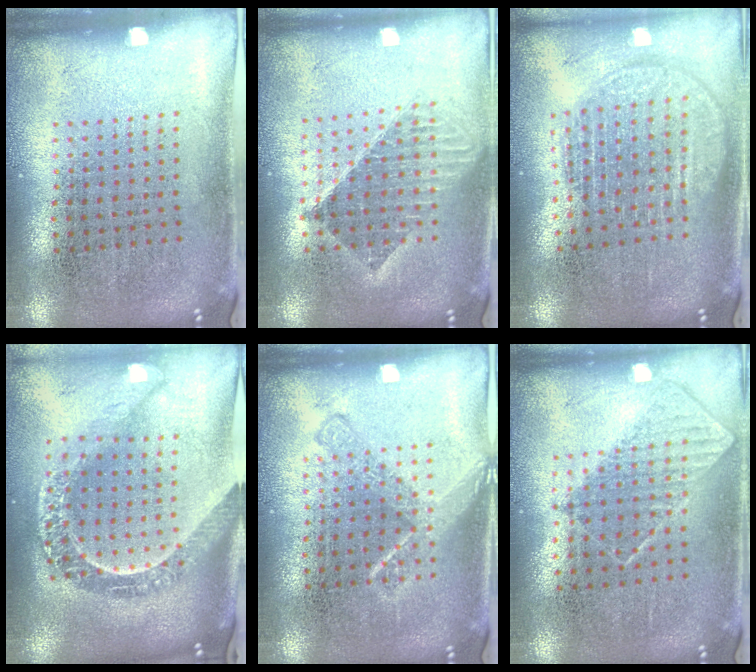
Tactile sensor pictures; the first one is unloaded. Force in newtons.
{"total": 1.6, "press": 1.4, "slide": 0.9}
{"total": 1.8, "press": 1.5, "slide": 0.9}
{"total": 2.9, "press": 2.2, "slide": 1.8}
{"total": 2.4, "press": 2.4, "slide": 0.4}
{"total": 0.7, "press": 0.7, "slide": 0.2}